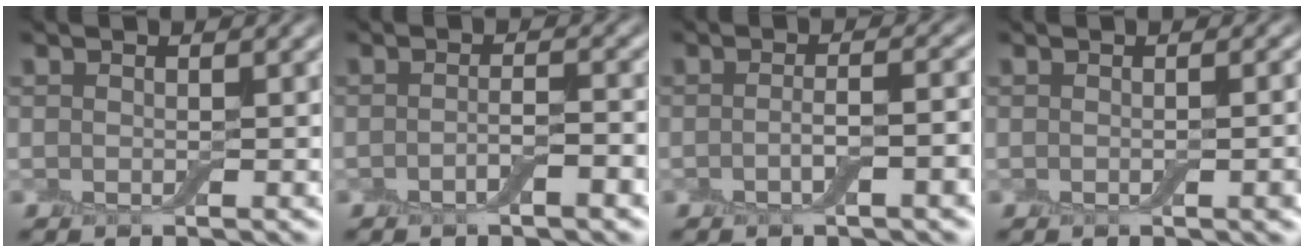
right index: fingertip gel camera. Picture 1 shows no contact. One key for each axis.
{"total": 2.1, "fx": -1.0, "fy": 0.5, "fz": 1.8, "tx": -0.029, "ty": 0.004, "tz": -0.018}
{"total": 3.7, "fx": -1.0, "fy": 1.1, "fz": 3.4, "tx": -0.041, "ty": 0.008, "tz": -0.018}
{"total": 3.0, "fx": -0.4, "fy": 0.9, "fz": 2.8, "tx": -0.024, "ty": 0.002, "tz": -0.002}